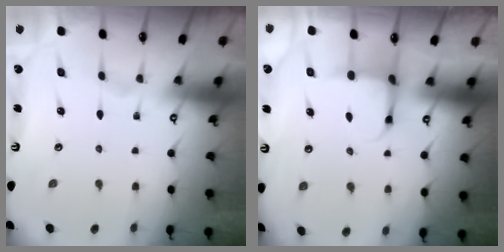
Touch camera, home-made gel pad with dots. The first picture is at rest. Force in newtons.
{"total": 3.8, "press": 3.5, "slide": 1.3}